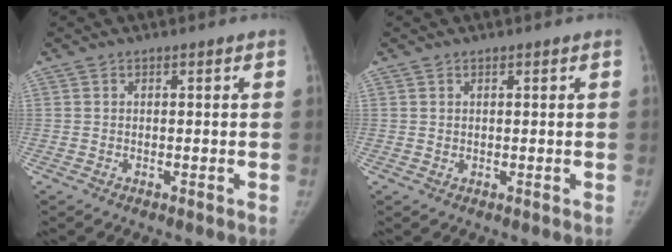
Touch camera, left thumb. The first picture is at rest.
{"total": 0.6, "force": [0.4, 0.4, 0.1], "torque": [0.003, -0.003, 0.006]}